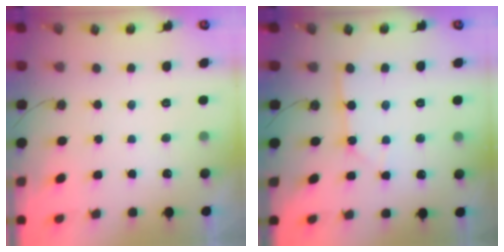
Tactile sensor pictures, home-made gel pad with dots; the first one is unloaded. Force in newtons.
{"total": 4.0, "press": 4.0, "slide": 0.4}